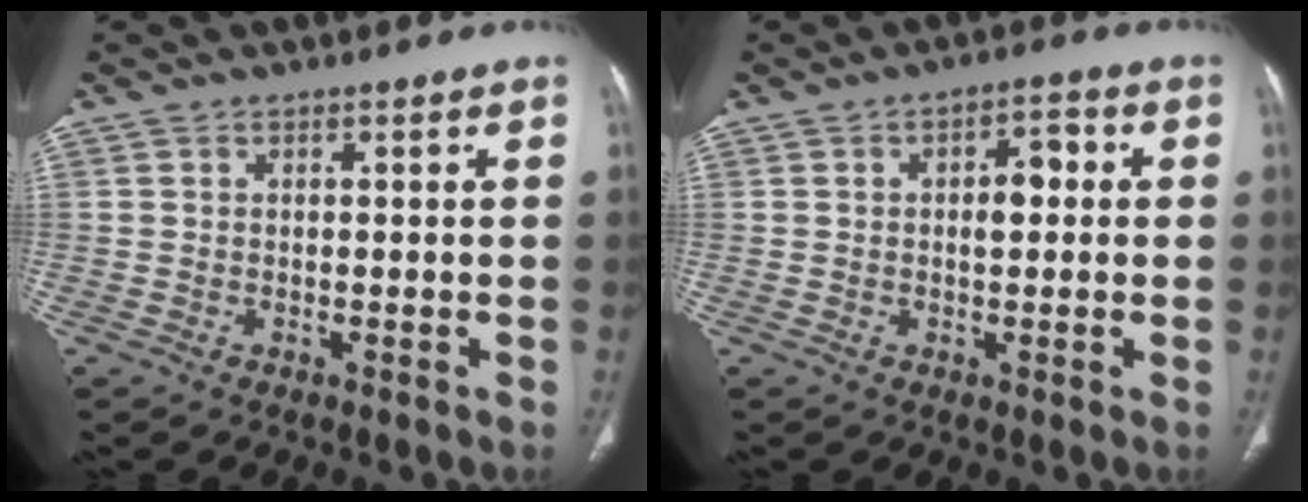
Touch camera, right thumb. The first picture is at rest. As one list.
[{"total": 4.8, "force": [0.5, 2.6, 4.1], "torque": [-0.049, 0.014, 0.001]}]